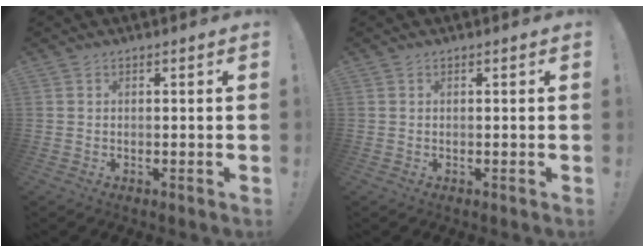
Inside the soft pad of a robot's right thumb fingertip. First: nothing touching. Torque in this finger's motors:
{"motor_torque": [-0.04, -0.10, -0.04, 0.17, 0.00]}